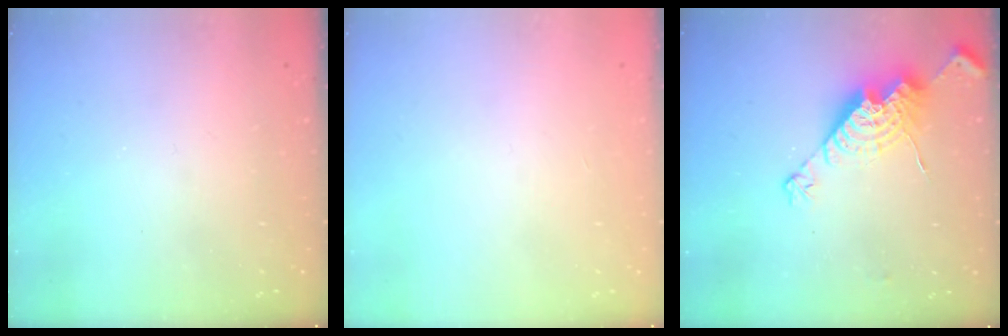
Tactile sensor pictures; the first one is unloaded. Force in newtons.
{"total": 0.0}
{"total": 14.2, "press": 14.2, "slide": 1.2}